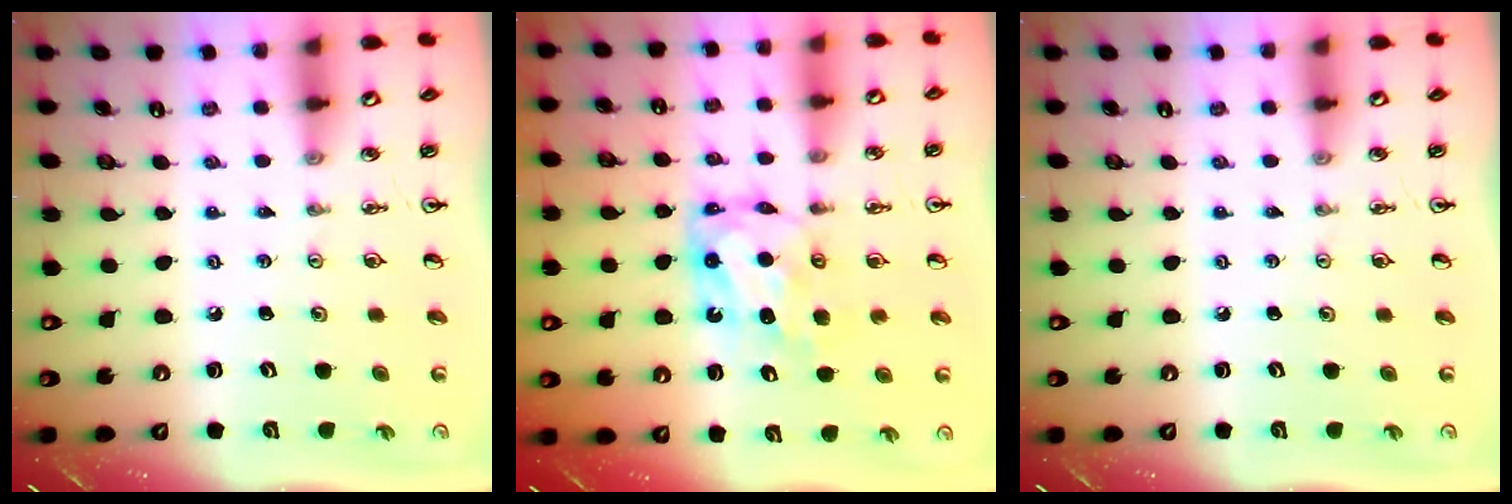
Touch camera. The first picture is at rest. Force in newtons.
{"total": 7.0, "press": 7.0, "slide": 0.4}
{"total": 0.0}